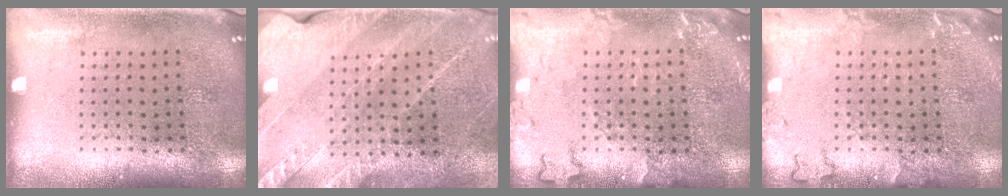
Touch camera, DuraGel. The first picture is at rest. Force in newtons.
{"total": 2.7, "press": 2.7, "slide": 0.1}
{"total": 2.5, "press": 2.5, "slide": 0.4}
{"total": 1.9, "press": 1.9, "slide": 0.3}